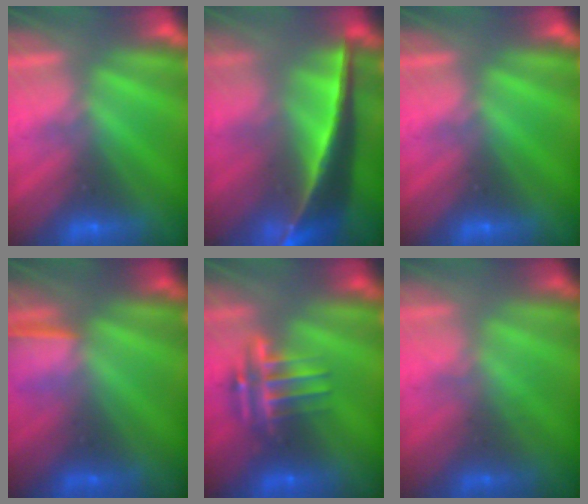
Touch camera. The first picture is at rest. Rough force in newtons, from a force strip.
{"total": 7.6}
{"total": 0.0}
{"total": 1.3}
{"total": 7.4}
{"total": 1.8}